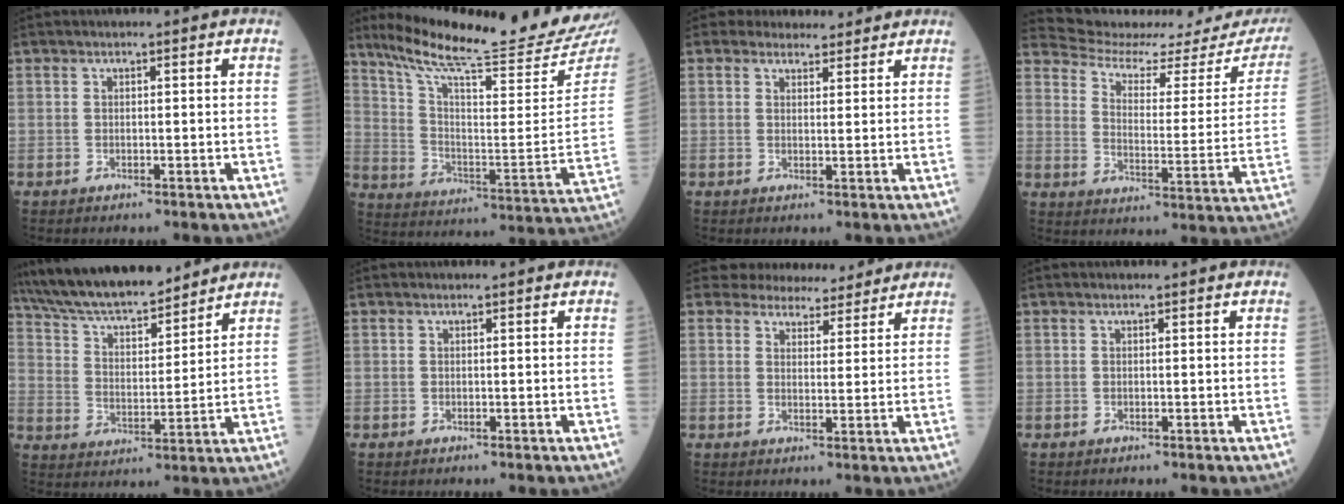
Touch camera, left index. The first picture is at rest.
{"total": 24.6, "force": [22.1, -0.1, 10.8], "torque": [-0.181, -0.095, 0.310]}
{"total": 5.2, "force": [4.8, 2.1, 0.3], "torque": [0.005, 0.009, 0.057]}
{"total": 21.1, "force": [20.4, 2.1, 5.1], "torque": [-0.081, -0.084, 0.256]}
{"total": 17.9, "force": [16.0, 3.3, 7.2], "torque": [-0.132, 0.022, 0.272]}
{"total": 0.0}
{"total": 8.3, "force": [7.8, 2.5, 1.2], "torque": [-0.006, 0.002, 0.097]}
{"total": 0.0}